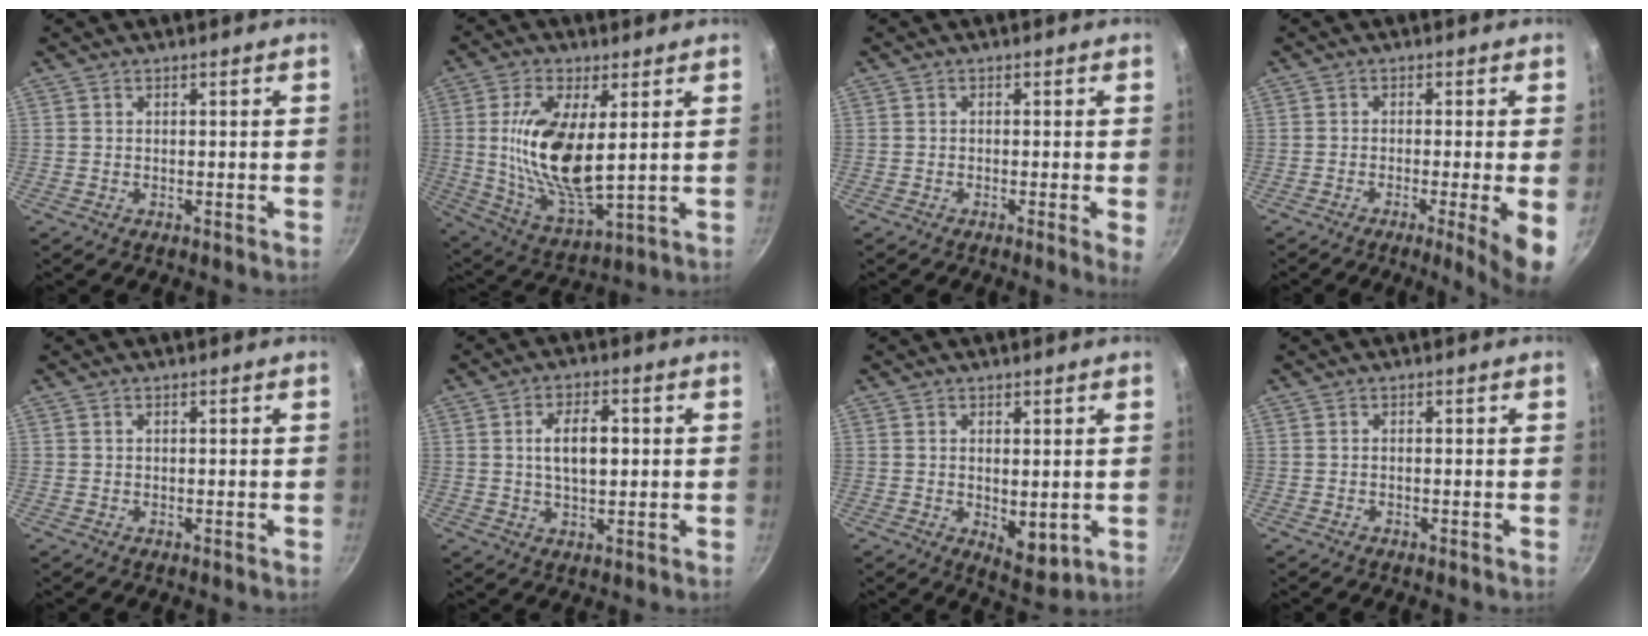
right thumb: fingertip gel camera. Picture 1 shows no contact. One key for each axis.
{"total": 16.1, "fx": 2.5, "fy": 6.8, "fz": 14.4, "tx": -0.277, "ty": -0.022, "tz": 0.052}
{"total": 2.3, "fx": -0.4, "fy": 0.1, "fz": 2.3, "tx": -0.034, "ty": -0.006, "tz": -0.011}
{"total": 6.7, "fx": -1.7, "fy": 0.3, "fz": 6.5, "tx": -0.092, "ty": -0.003, "tz": -0.027}
{"total": 0.0}
{"total": 7.4, "fx": 0.8, "fy": 3.8, "fz": 6.4, "tx": -0.096, "ty": 0.007, "tz": 0.013}
{"total": 5.6, "fx": 0.0, "fy": 2.8, "fz": 4.9, "tx": -0.064, "ty": -0.019, "tz": 0.007}
{"total": 0.0}